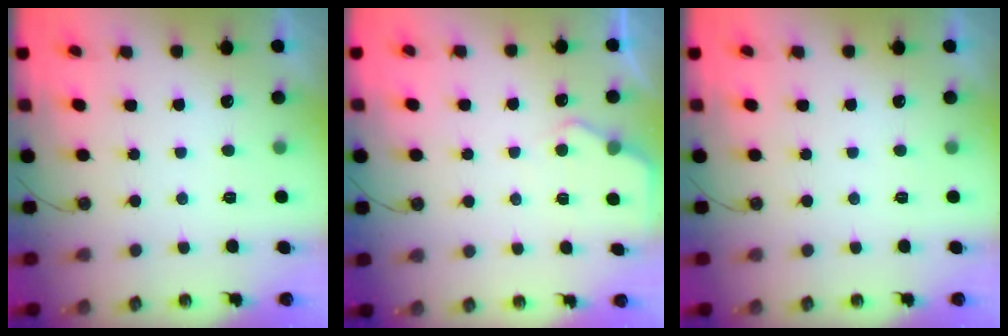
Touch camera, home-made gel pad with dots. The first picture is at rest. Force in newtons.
{"total": 5.1, "press": 5.0, "slide": 0.5}
{"total": 0.0}